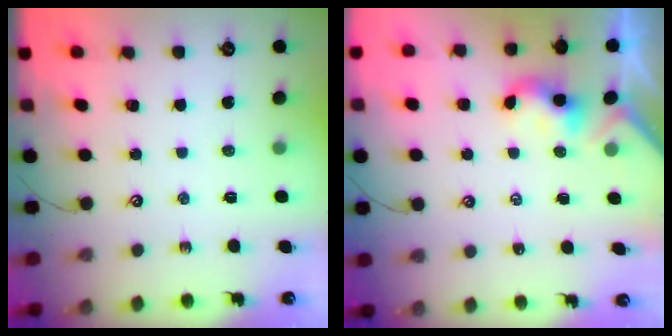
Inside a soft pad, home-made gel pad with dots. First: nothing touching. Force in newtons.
{"total": 2.0, "press": 2.0, "slide": 0.3}